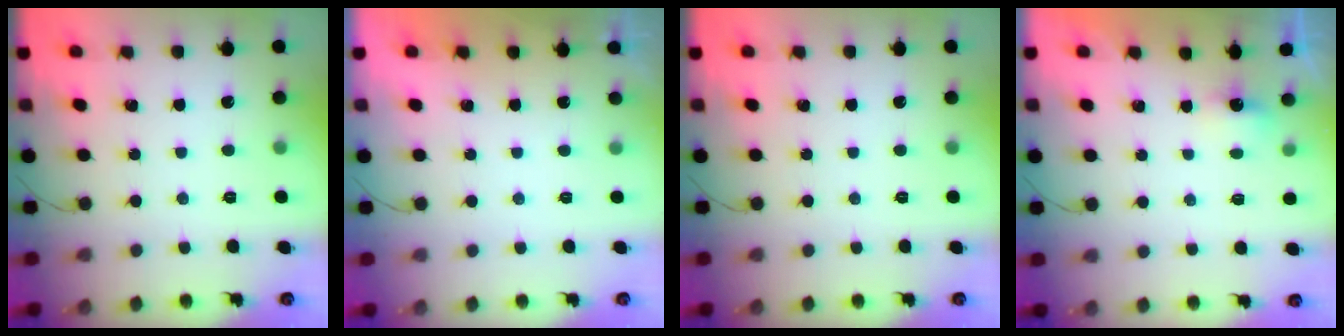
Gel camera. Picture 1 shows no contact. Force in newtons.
{"total": 1.8, "press": 0.1, "slide": 1.8}
{"total": 0.0}
{"total": 2.7, "press": 2.6, "slide": 0.6}